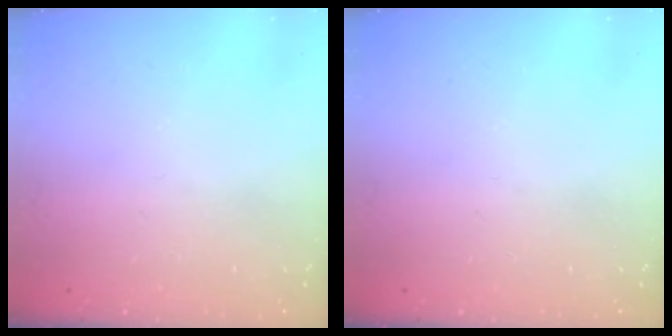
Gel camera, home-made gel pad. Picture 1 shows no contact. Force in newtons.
{"total": 0.0}